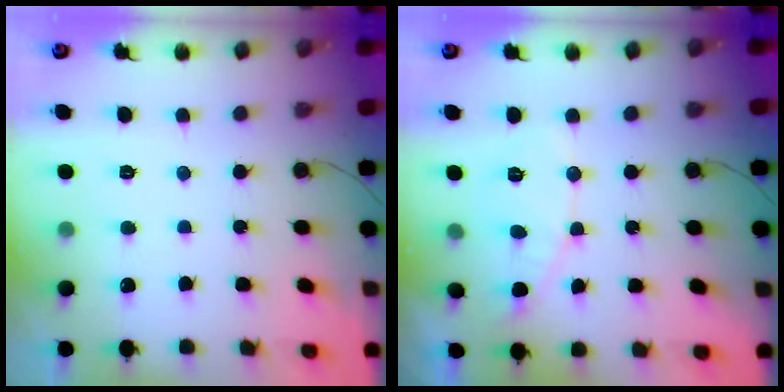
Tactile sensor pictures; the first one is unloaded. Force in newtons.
{"total": 6.9, "press": 6.9, "slide": 0.3}